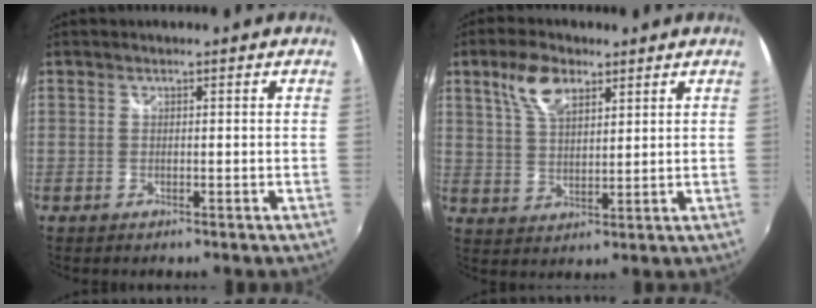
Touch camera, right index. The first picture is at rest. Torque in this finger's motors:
{"motor_torque": [0.74, 0.60, 0.21, 0.09]}